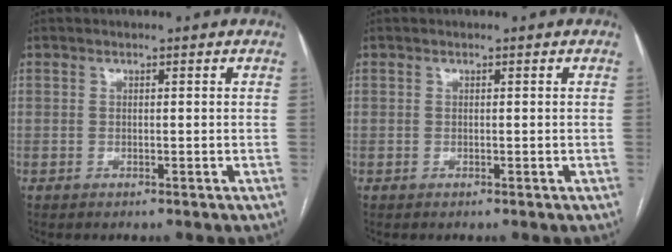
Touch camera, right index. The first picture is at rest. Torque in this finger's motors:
{"motor_torque": [0.00, 0.00, 0.00, 0.00]}